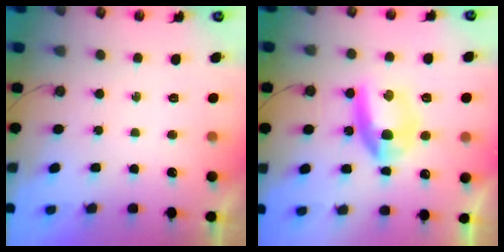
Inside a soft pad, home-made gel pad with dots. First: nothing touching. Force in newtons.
{"total": 10.6, "press": 10.5, "slide": 1.3}